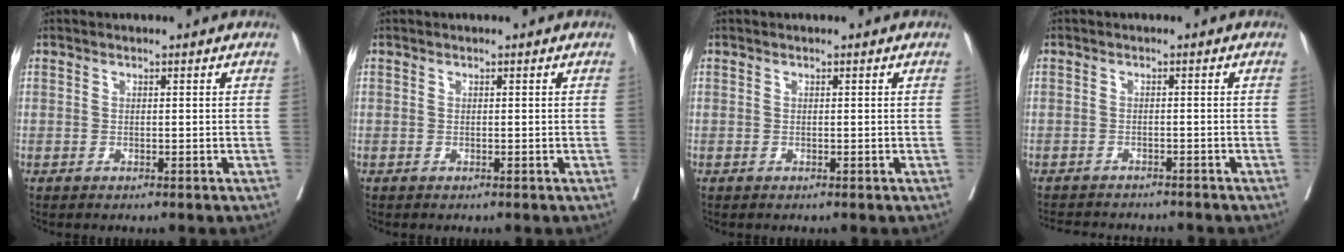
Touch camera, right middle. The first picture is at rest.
{"total": 0.0}
{"total": 0.0}
{"total": 8.1, "force": [-7.7, 1.4, 2.1], "torque": [-0.029, -0.003, -0.104]}